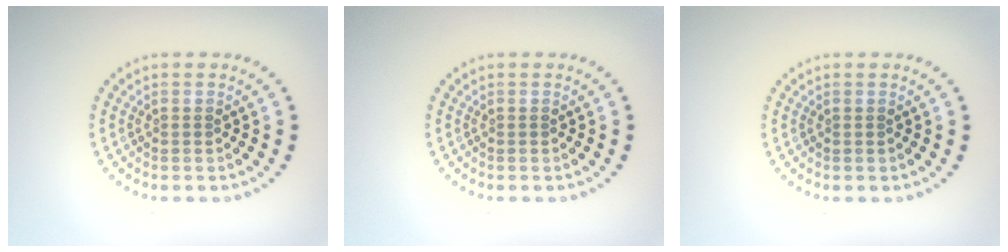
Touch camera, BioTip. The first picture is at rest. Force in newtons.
{"total": 0.0}
{"total": 0.0}